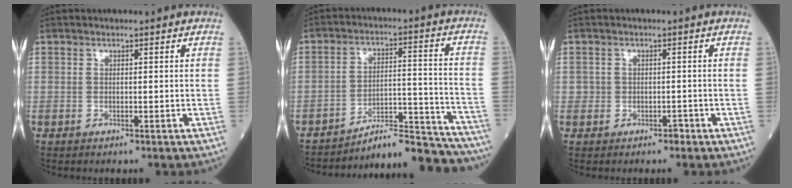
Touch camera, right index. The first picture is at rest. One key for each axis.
{"total": 14.7, "fx": -14.6, "fy": 0.4, "fz": 1.7, "tx": -0.008, "ty": 0.046, "tz": -0.212}
{"total": 1.2, "fx": -0.4, "fy": 1.1, "fz": 0.3, "tx": 0.000, "ty": 0.006, "tz": -0.003}